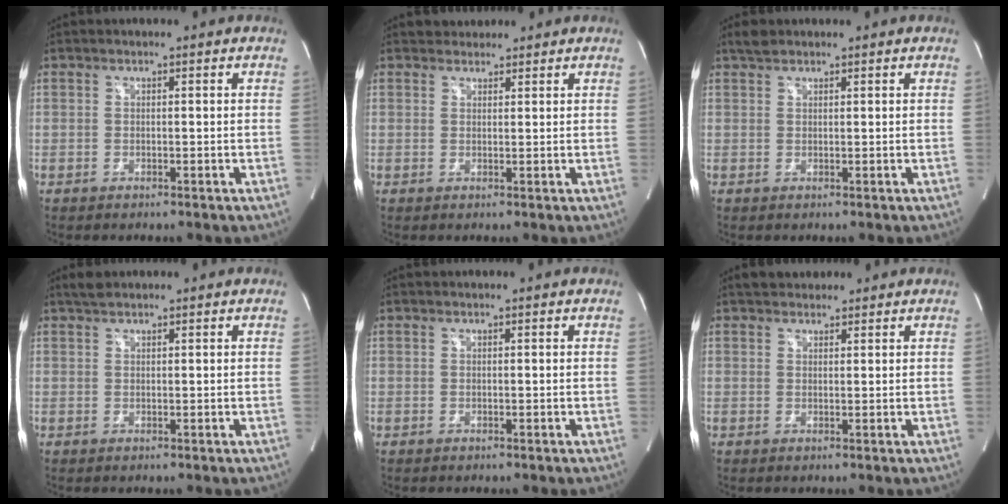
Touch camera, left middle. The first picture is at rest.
{"total": 2.2, "force": [2.0, 1.0, -0.1], "torque": [0.003, 0.015, 0.030]}
{"total": 1.6, "force": [1.4, 0.7, 0.5], "torque": [-0.014, 0.012, 0.027]}
{"total": 1.7, "force": [1.5, 0.5, 0.7], "torque": [-0.019, 0.015, 0.030]}
{"total": 0.0}
{"total": 3.9, "force": [3.3, 1.8, 1.1], "torque": [-0.010, 0.025, 0.051]}